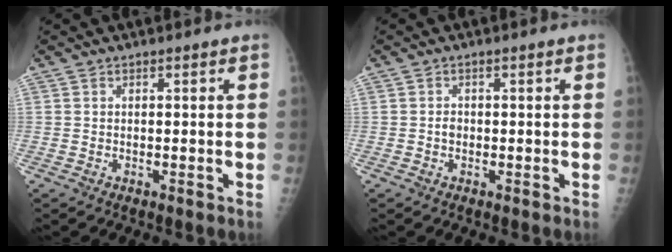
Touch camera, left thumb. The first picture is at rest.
{"total": 1.1, "force": [-0.2, 0.8, 0.7], "torque": [-0.007, 0.003, -0.003]}